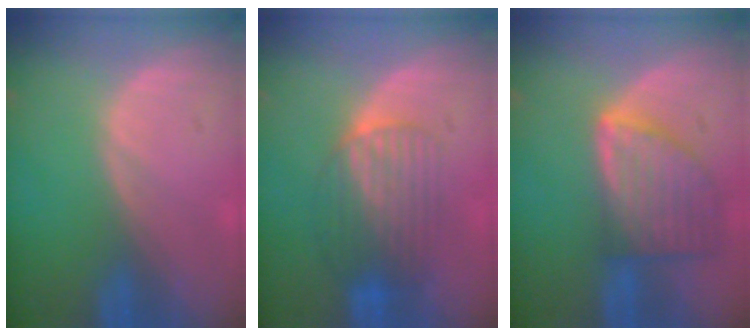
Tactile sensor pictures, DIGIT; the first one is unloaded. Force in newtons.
{"total": 6.4, "press": 6.3, "slide": 1.3}
{"total": 8.2, "press": 7.3, "slide": 3.7}